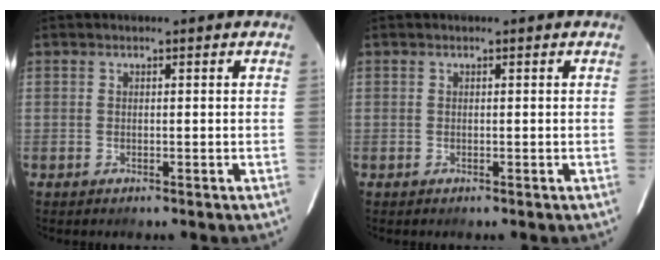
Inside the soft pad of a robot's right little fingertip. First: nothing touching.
{"total": 0.0}